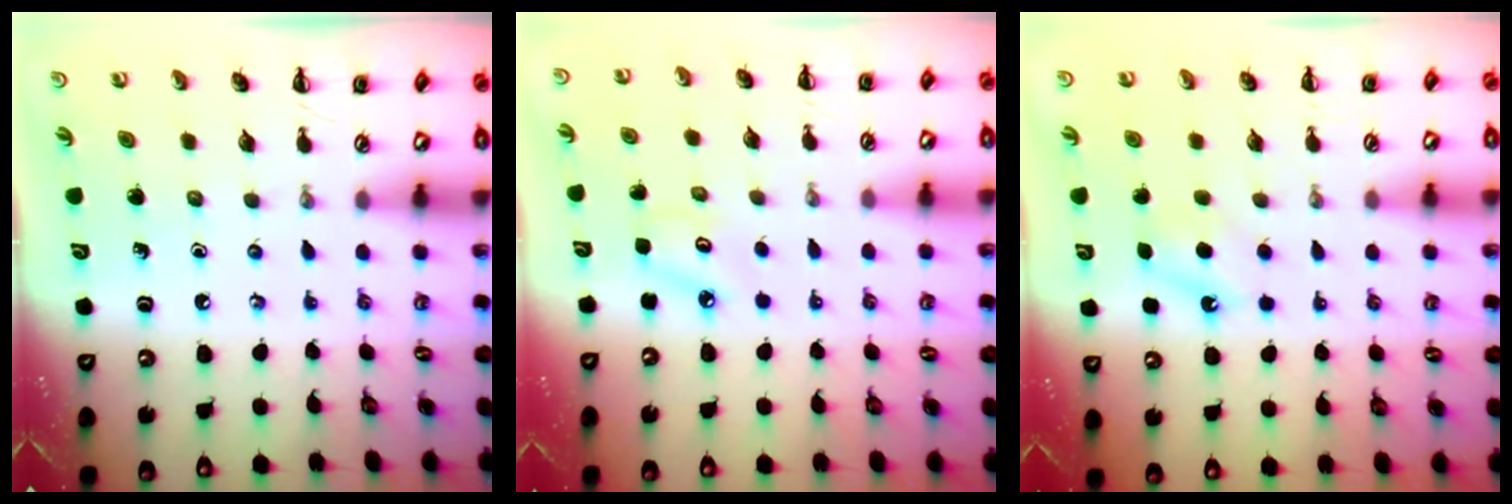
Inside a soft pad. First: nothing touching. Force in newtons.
{"total": 4.0, "press": 3.8, "slide": 1.0}
{"total": 6.2, "press": 6.0, "slide": 1.4}